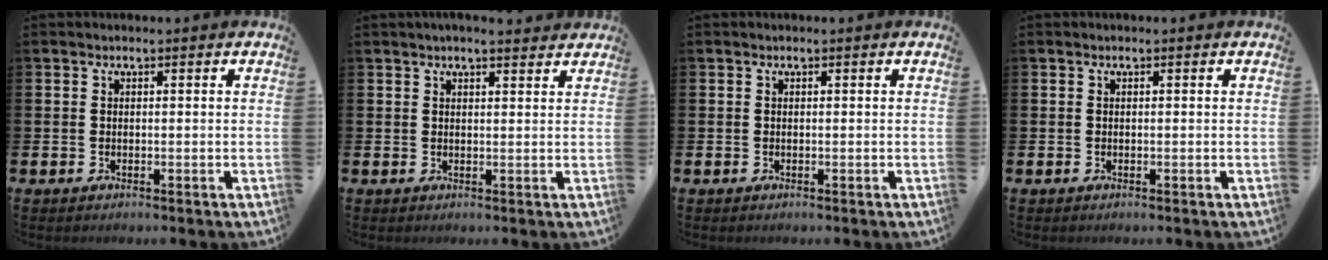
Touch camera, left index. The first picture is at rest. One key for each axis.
{"total": 2.4, "fx": 2.3, "fy": 0.3, "fz": 0.7, "tx": -0.007, "ty": -0.010, "tz": 0.039}
{"total": 0.0}
{"total": 0.0}